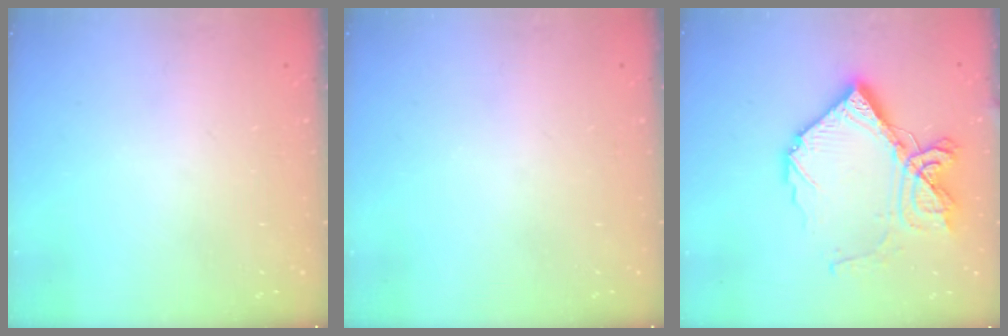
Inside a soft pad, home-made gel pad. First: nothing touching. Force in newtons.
{"total": 0.0}
{"total": 19.5, "press": 19.4, "slide": 1.5}